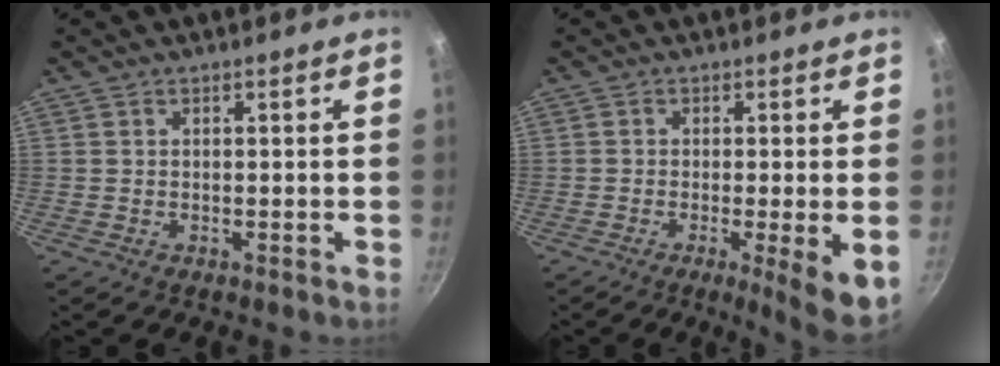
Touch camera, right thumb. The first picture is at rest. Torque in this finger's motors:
{"motor_torque": [-0.04, 0.19, 0.27, 0.26, 0.13]}